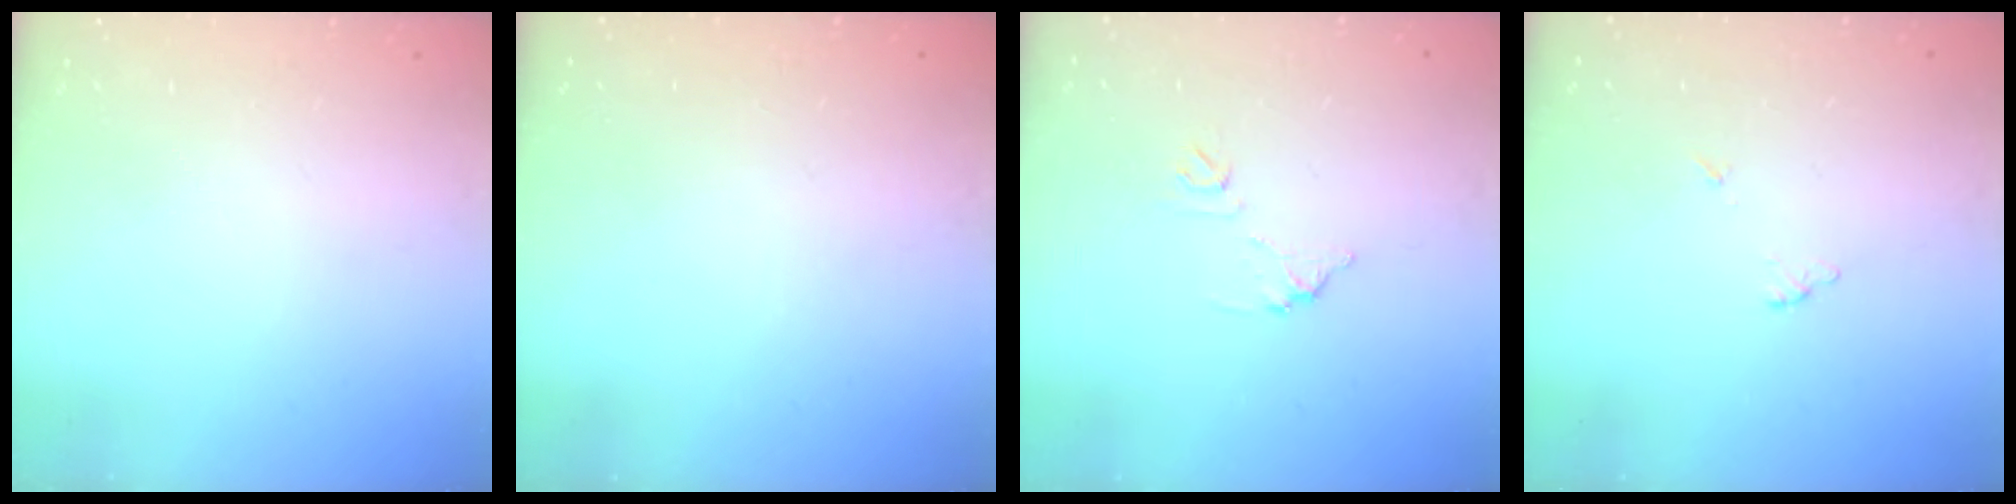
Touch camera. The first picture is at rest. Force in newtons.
{"total": 3.9, "press": 3.9, "slide": 0.1}
{"total": 6.5, "press": 6.5, "slide": 0.4}
{"total": 5.6, "press": 5.6, "slide": 0.3}